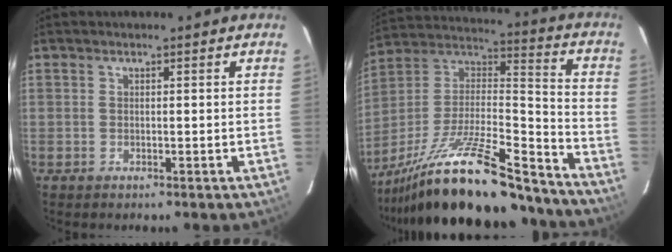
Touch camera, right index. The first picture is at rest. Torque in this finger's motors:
{"motor_torque": [1.35, -0.79, 1.05, 0.21]}